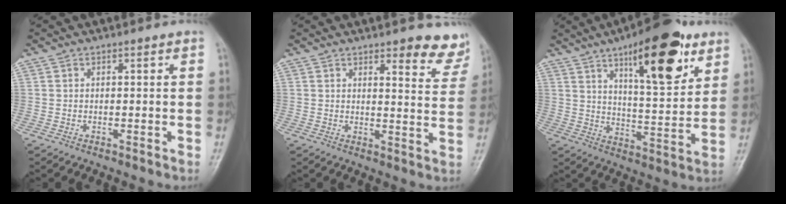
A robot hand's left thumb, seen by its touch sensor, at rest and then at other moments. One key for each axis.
{"total": 7.3, "fx": 6.1, "fy": 2.3, "fz": 3.4, "tx": -0.008, "ty": -0.043, "tz": 0.058}
{"total": 18.7, "fx": 10.1, "fy": 6.2, "fz": 14.4, "tx": -0.178, "ty": -0.046, "tz": 0.155}